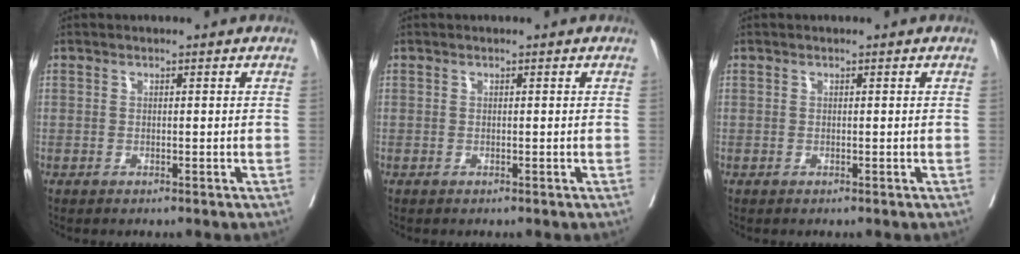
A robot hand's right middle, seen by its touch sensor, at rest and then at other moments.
{"total": 0.0}
{"total": 0.0}